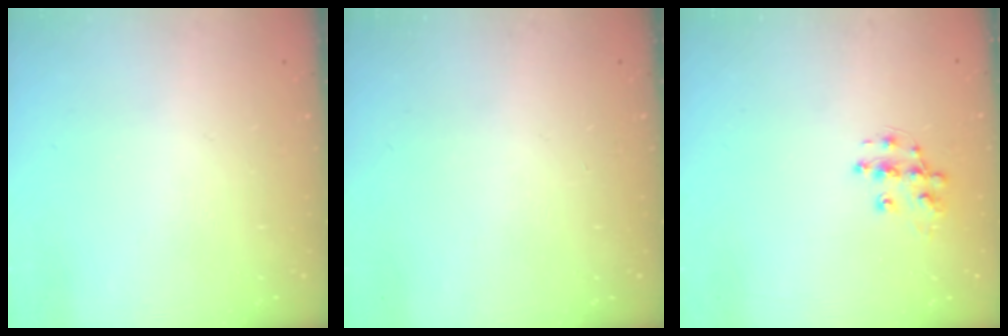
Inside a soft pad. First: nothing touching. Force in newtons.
{"total": 0.0}
{"total": 9.8, "press": 9.8, "slide": 0.6}